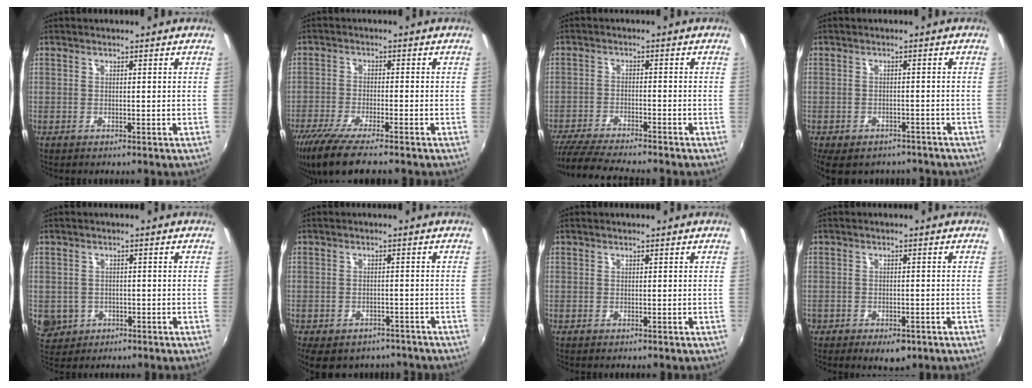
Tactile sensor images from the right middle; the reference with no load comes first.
{"total": 10.6, "force": [-8.3, 1.1, 6.4], "torque": [-0.144, -0.039, -0.148]}
{"total": 12.0, "force": [-10.7, 0.7, 5.3], "torque": [-0.125, -0.025, -0.180]}
{"total": 10.2, "force": [-7.7, 4.9, 4.5], "torque": [-0.103, -0.026, -0.102]}
{"total": 6.0, "force": [-1.3, 5.5, 2.0], "torque": [-0.055, -0.002, -0.010]}
{"total": 10.8, "force": [-8.0, 5.6, 4.5], "torque": [-0.104, -0.018, -0.102]}
{"total": 0.0}
{"total": 4.9, "force": [-3.0, 2.8, 2.6], "torque": [-0.062, -0.014, -0.042]}